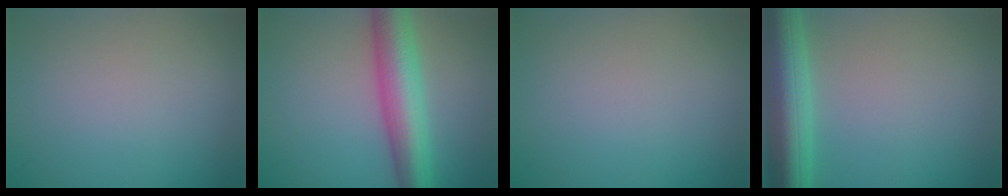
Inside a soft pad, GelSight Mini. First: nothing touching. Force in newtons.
{"total": 7.2, "press": 7.2, "slide": 0.1}
{"total": 0.0}
{"total": 7.4, "press": 7.4, "slide": 0.4}